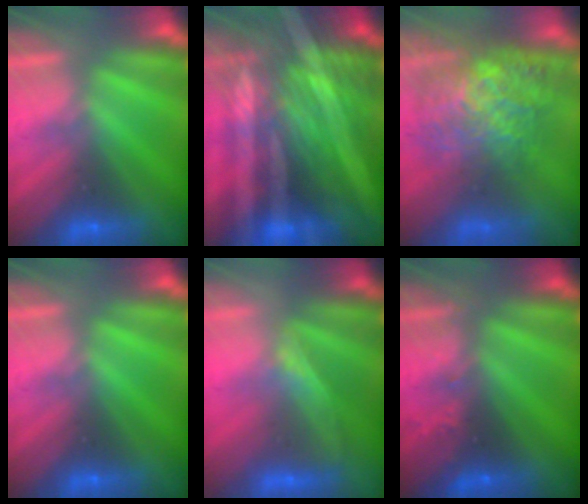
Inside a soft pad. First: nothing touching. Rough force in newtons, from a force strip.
{"total": 8.7}
{"total": 7.4}
{"total": 0.0}
{"total": 2.1}
{"total": 2.4}